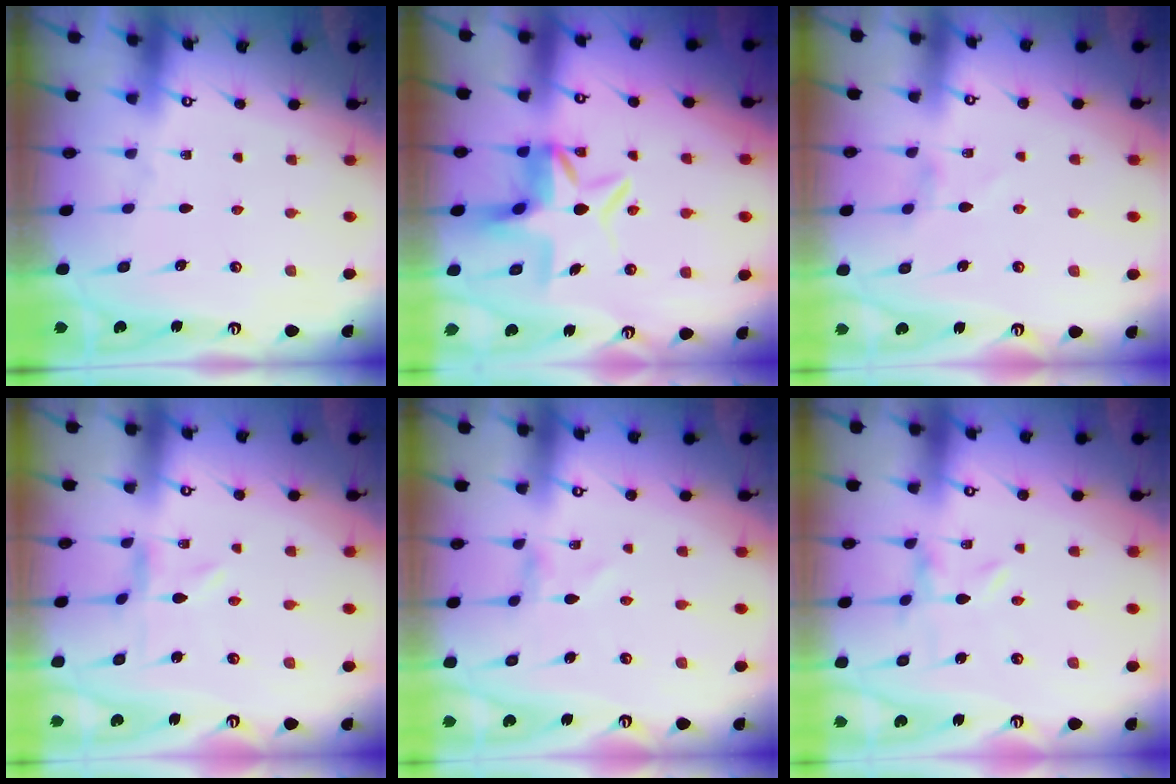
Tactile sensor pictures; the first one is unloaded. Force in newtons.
{"total": 7.5, "press": 7.0, "slide": 2.8}
{"total": 0.0}
{"total": 0.0}
{"total": 0.9, "press": 0.9, "slide": 0.4}
{"total": 0.0}